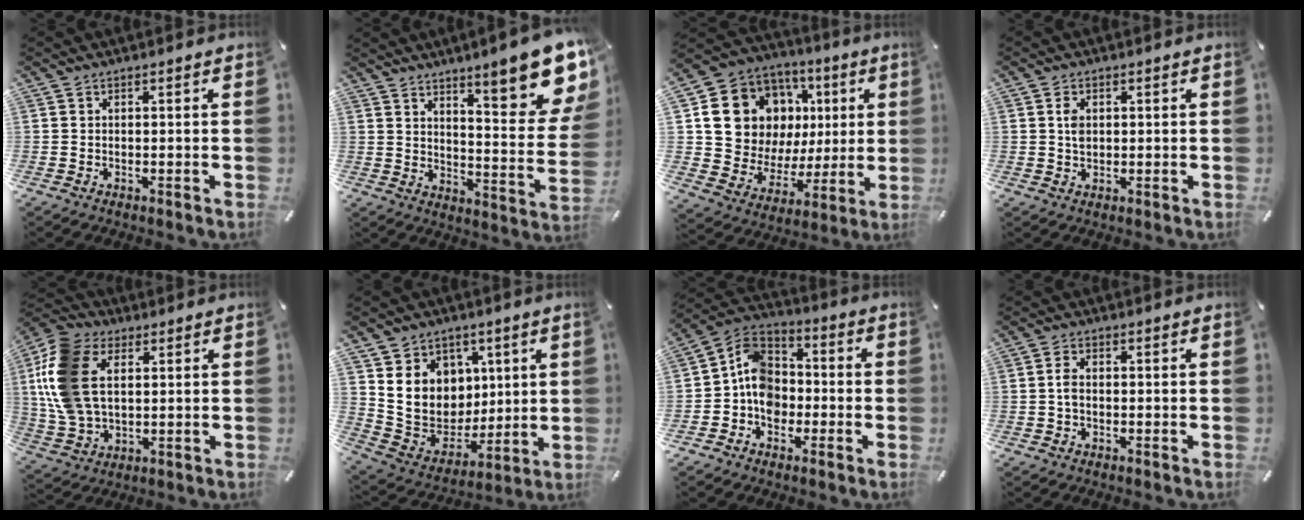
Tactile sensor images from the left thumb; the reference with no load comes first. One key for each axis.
{"total": 16.9, "fx": 11.6, "fy": 4.4, "fz": 11.4, "tx": -0.148, "ty": -0.097, "tz": 0.189}
{"total": 15.3, "fx": 5.7, "fy": 12.9, "fz": 6.0, "tx": -0.101, "ty": -0.036, "tz": 0.124}
{"total": 2.7, "fx": 0.6, "fy": 1.9, "fz": 1.9, "tx": -0.034, "ty": 0.003, "tz": 0.008}
{"total": 16.1, "fx": 3.4, "fy": 11.4, "fz": 10.8, "tx": -0.267, "ty": 0.007, "tz": 0.062}
{"total": 12.4, "fx": 3.3, "fy": 11.6, "fz": 2.8, "tx": -0.047, "ty": -0.035, "tz": 0.078}
{"total": 10.2, "fx": -3.1, "fy": 8.5, "fz": 4.7, "tx": -0.107, "ty": 0.031, "tz": -0.058}
{"total": 2.4, "fx": -0.1, "fy": 1.5, "fz": 2.0, "tx": -0.039, "ty": 0.003, "tz": -0.003}